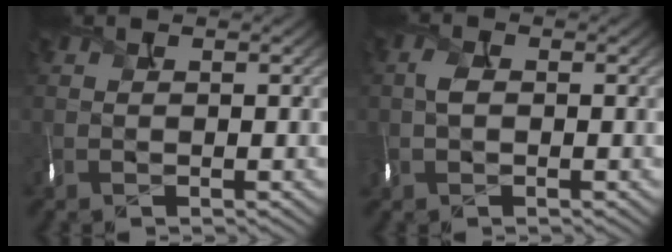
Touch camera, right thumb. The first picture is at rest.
{"total": 1.5, "force": [-0.5, 1.2, 0.8], "torque": [-0.021, -0.002, -0.009]}